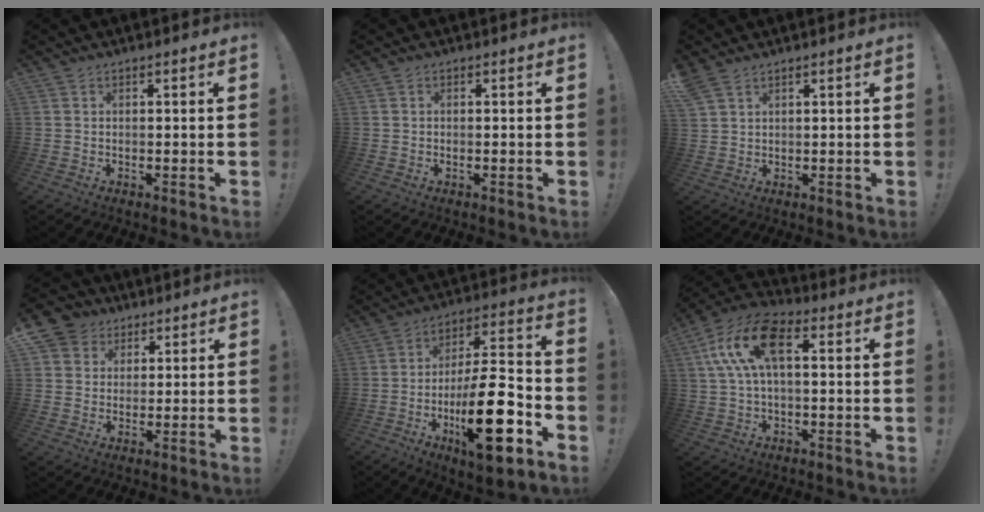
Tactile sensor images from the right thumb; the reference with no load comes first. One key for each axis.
{"total": 0.0}
{"total": 3.6, "fx": 2.7, "fy": 1.7, "fz": 1.6, "tx": -0.036, "ty": -0.009, "tz": 0.055}
{"total": 7.1, "fx": 3.2, "fy": 6.1, "fz": 1.4, "tx": -0.020, "ty": -0.017, "tz": 0.066}
{"total": 22.8, "fx": -7.8, "fy": 7.2, "fz": 20.1, "tx": -0.339, "ty": 0.047, "tz": -0.119}
{"total": 14.6, "fx": 3.5, "fy": 7.6, "fz": 12.0, "tx": -0.235, "ty": 0.007, "tz": 0.063}